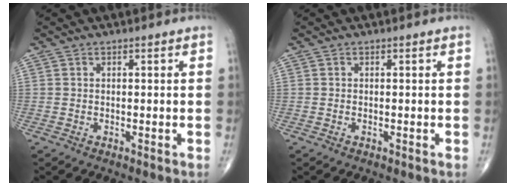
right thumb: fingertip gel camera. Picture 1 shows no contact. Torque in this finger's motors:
{"motor_torque": [-0.38, -0.03, -0.02, 0.58, -0.03]}